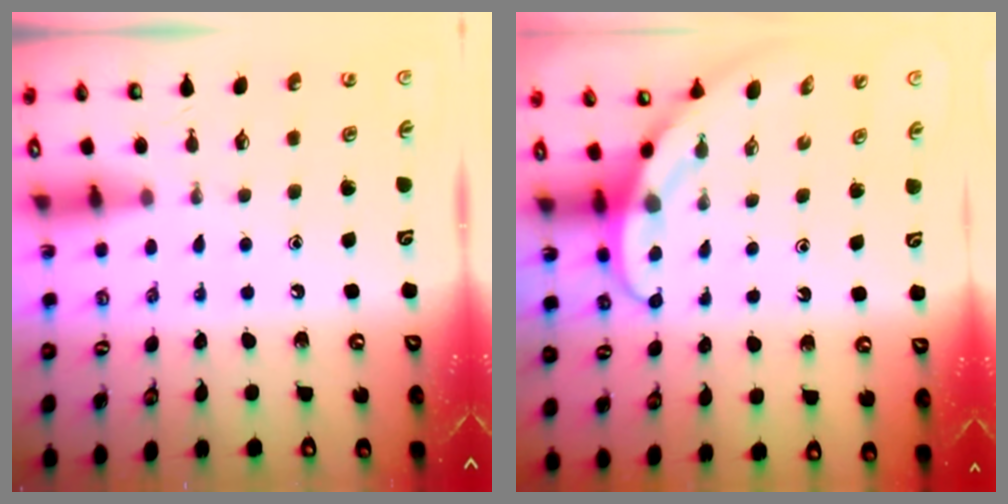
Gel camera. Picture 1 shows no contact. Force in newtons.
{"total": 3.9, "press": 3.9, "slide": 0.3}